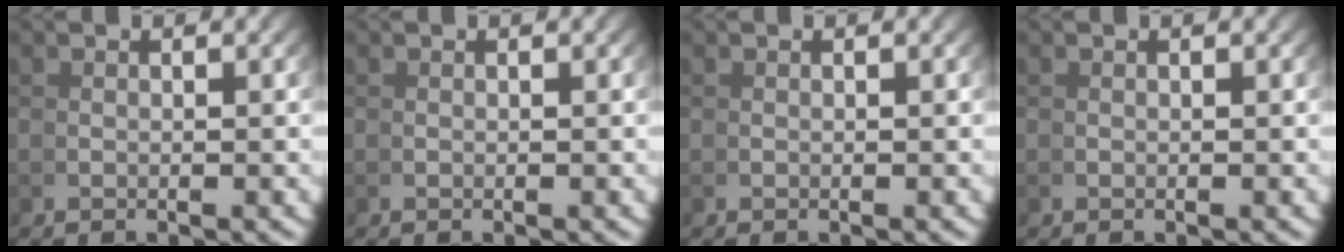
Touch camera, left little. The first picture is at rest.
{"total": 0.0}
{"total": 0.0}
{"total": 0.0}